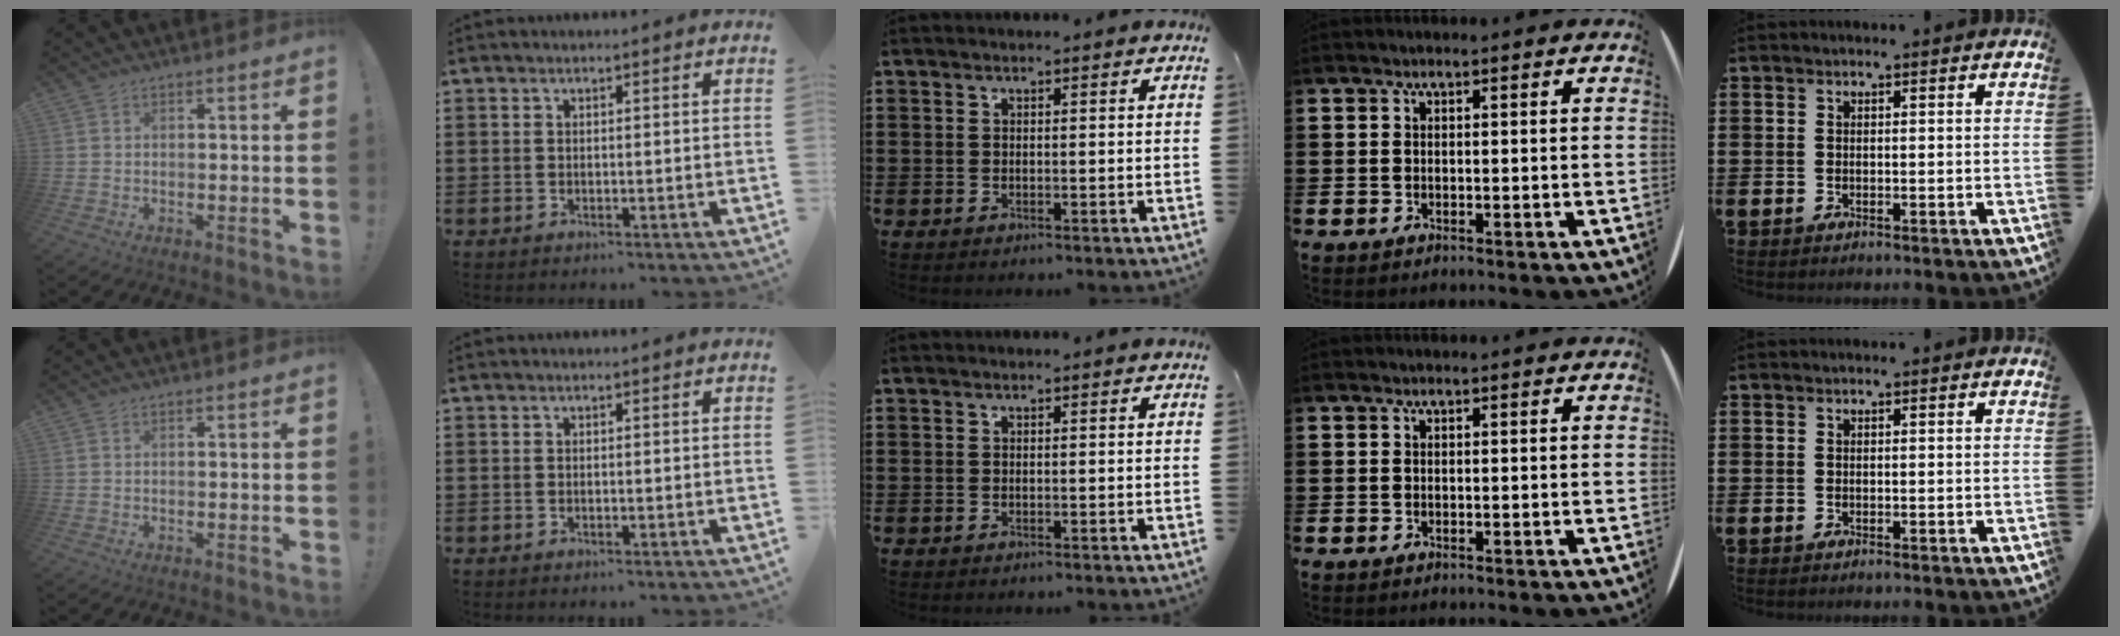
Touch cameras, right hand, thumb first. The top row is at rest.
{}